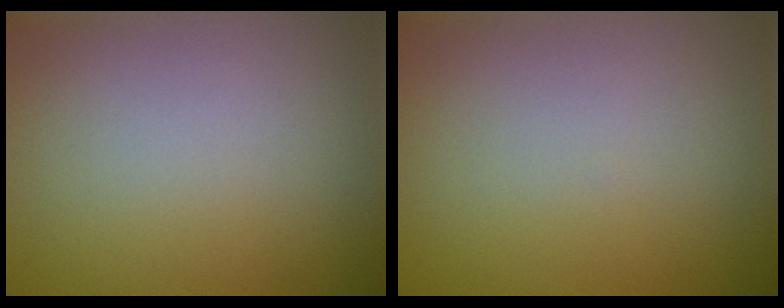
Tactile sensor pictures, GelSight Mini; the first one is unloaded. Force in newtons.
{"total": 0.0}